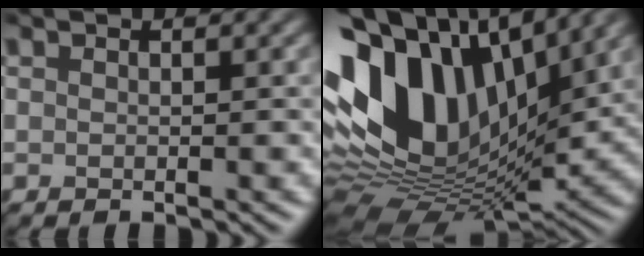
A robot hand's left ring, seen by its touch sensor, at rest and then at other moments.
{"total": 15.4, "force": [3.3, 9.3, 11.8], "torque": [-0.246, 0.020, 0.044]}